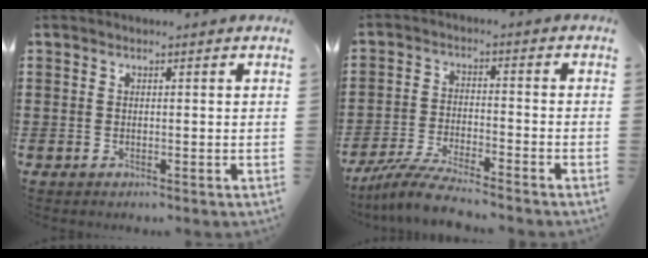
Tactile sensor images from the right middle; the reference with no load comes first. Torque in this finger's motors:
{"motor_torque": [1.07, -0.44, 0.34, 0.06]}